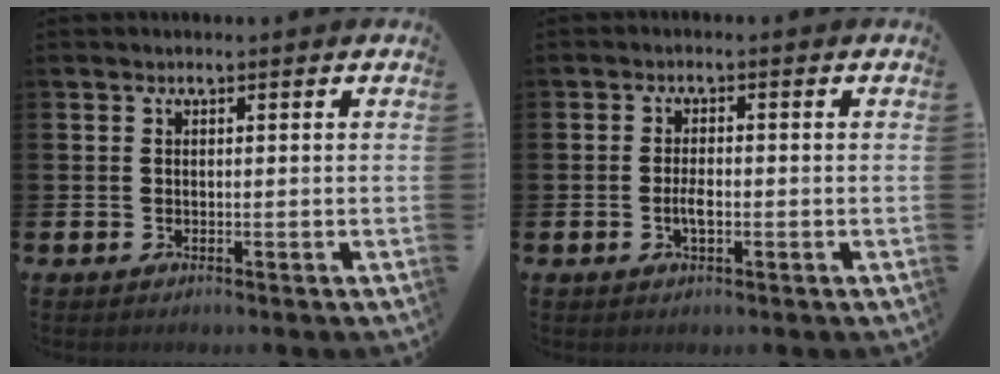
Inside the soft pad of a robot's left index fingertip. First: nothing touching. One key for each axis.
{"total": 2.4, "fx": -0.6, "fy": 1.0, "fz": 2.2, "tx": -0.035, "ty": 0.000, "tz": -0.012}